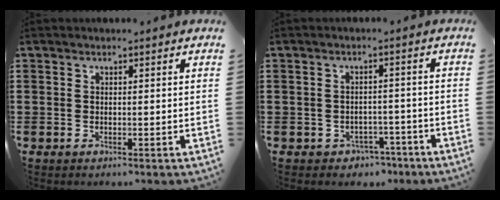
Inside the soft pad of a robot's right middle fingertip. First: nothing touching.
{"total": 2.3, "force": [-2.1, 0.9, -0.1], "torque": [-0.008, 0.001, -0.046]}